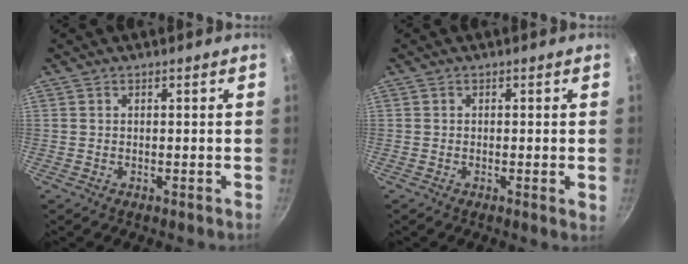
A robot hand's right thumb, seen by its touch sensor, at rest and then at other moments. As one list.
[{"total": 1.3, "force": [-0.2, 0.2, 1.3], "torque": [-0.019, -0.003, -0.006]}]